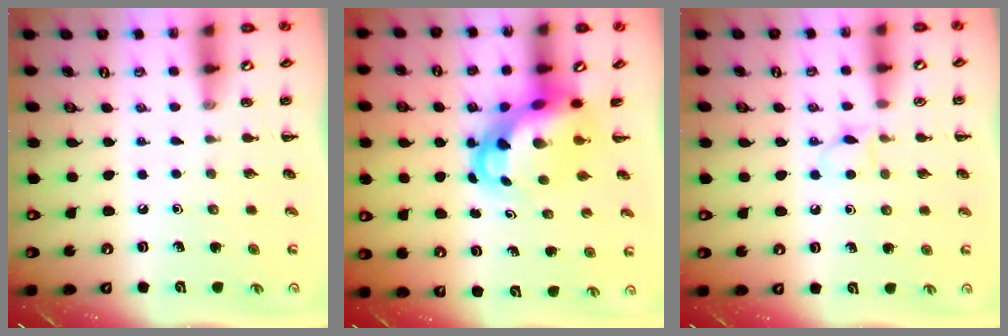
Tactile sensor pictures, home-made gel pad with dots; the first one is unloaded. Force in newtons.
{"total": 5.4, "press": 5.2, "slide": 1.4}
{"total": 4.1, "press": 3.8, "slide": 1.4}